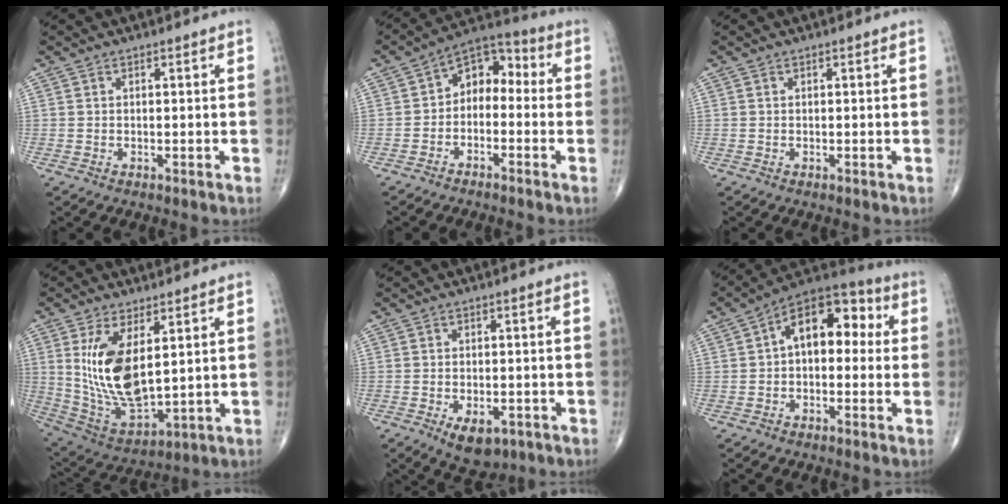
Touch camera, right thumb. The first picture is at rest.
{"total": 8.1, "force": [-1.1, 5.6, 5.7], "torque": [-0.053, 0.045, -0.040]}
{"total": 0.0}
{"total": 15.0, "force": [3.4, 6.9, 12.8], "torque": [-0.239, -0.023, 0.087]}
{"total": 6.2, "force": [-2.8, 3.4, 4.3], "torque": [-0.060, 0.005, -0.033]}
{"total": 12.4, "force": [1.4, 7.5, 9.8], "torque": [-0.110, 0.042, 0.003]}